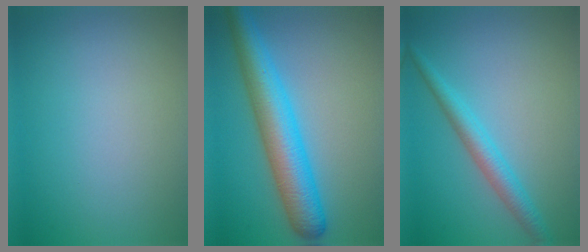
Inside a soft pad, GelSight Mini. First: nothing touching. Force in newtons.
{"total": 7.2, "press": 7.2, "slide": 0.2}
{"total": 2.9, "press": 2.9, "slide": 0.1}